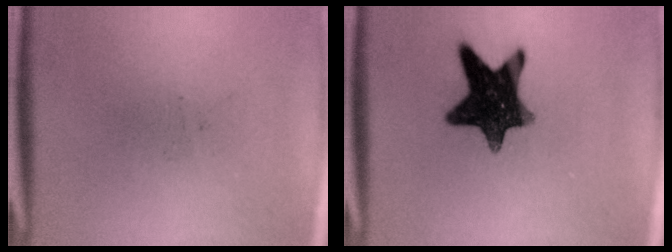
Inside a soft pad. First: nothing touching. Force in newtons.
{"total": 12.3}